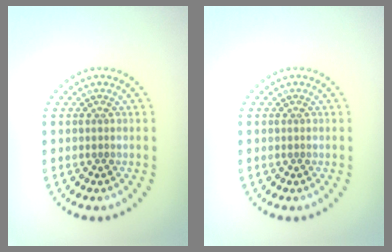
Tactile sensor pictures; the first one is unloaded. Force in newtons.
{"total": 0.0}